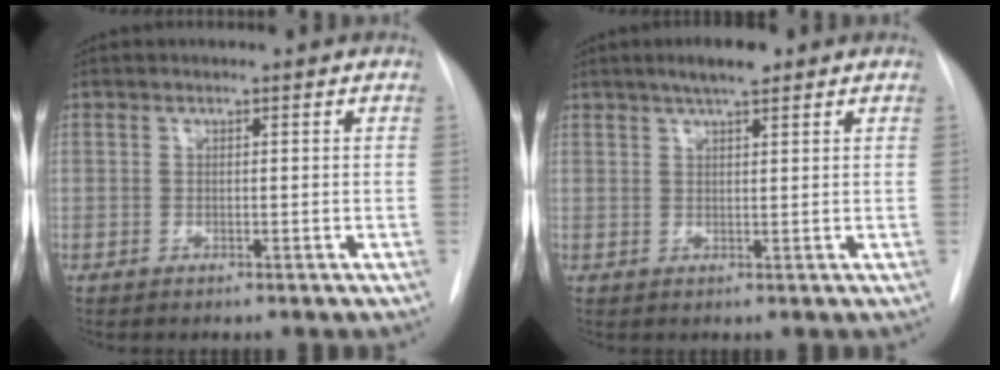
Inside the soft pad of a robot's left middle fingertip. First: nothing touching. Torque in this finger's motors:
{"motor_torque": [0.24, -0.23, 0.03, 0.03]}